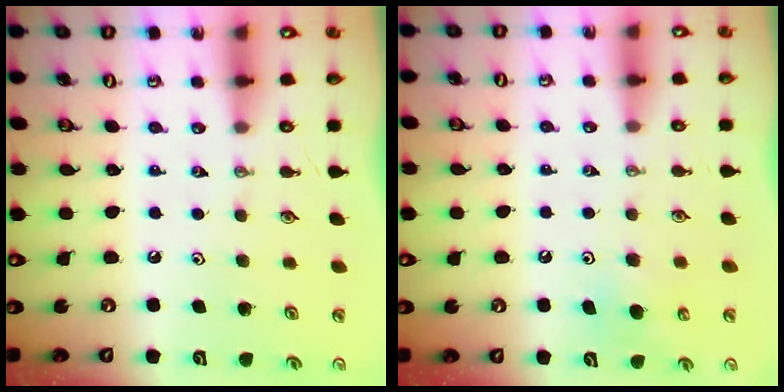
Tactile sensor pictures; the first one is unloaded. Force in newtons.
{"total": 4.8, "press": 4.8, "slide": 0.5}